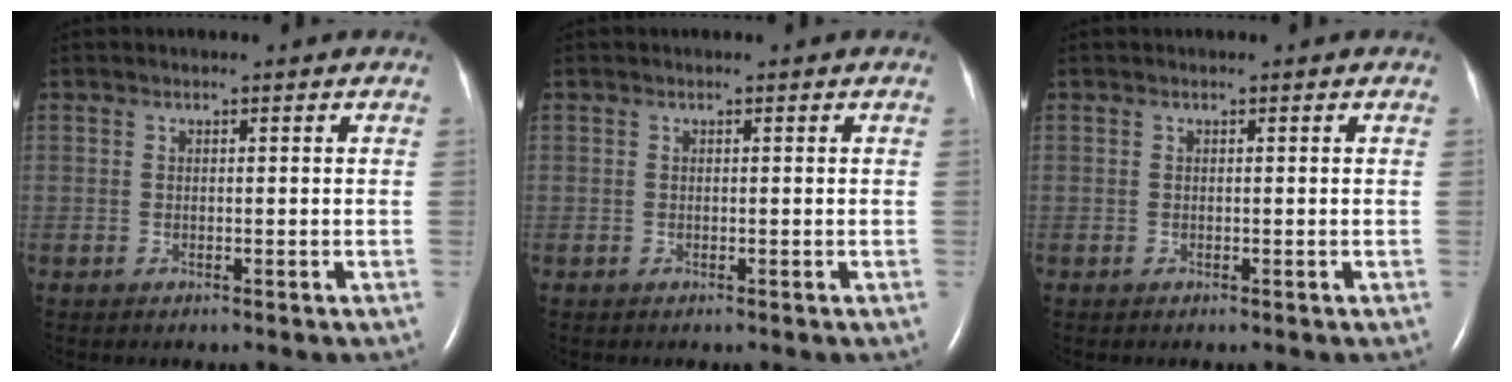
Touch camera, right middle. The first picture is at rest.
{"total": 0.0}
{"total": 0.0}